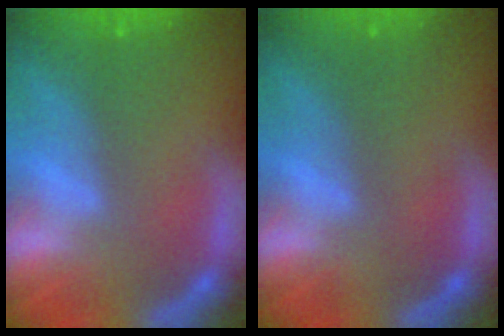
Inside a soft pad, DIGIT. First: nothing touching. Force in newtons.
{"total": 0.0}